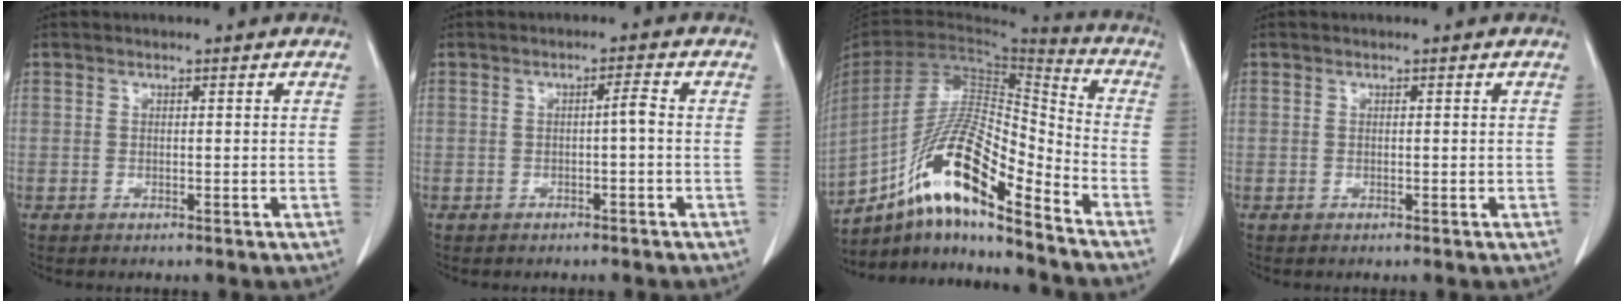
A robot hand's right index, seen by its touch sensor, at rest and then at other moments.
{"total": 1.7, "force": [-0.3, 0.0, 1.6], "torque": [-0.025, 0.003, -0.005]}
{"total": 17.8, "force": [-11.4, 2.5, 13.5], "torque": [-0.268, 0.001, -0.205]}
{"total": 0.0}